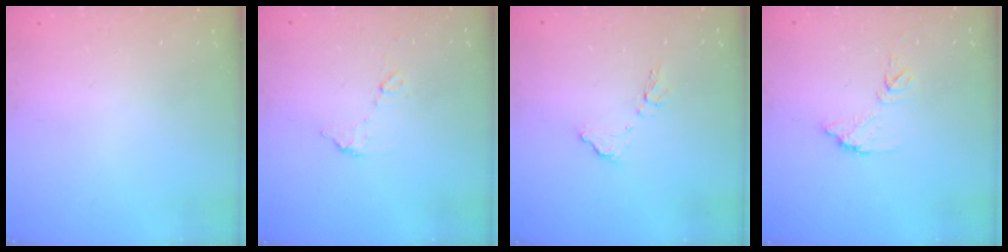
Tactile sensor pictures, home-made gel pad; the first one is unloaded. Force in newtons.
{"total": 6.6, "press": 6.5, "slide": 0.5}
{"total": 8.0, "press": 8.0, "slide": 0.4}
{"total": 7.2, "press": 7.2, "slide": 0.3}